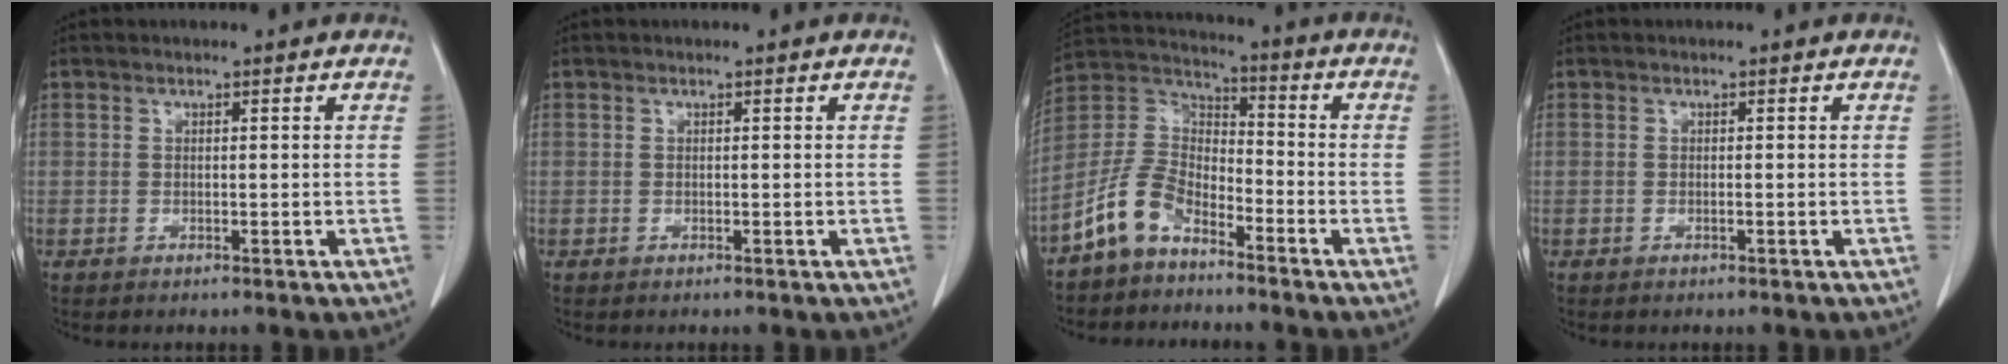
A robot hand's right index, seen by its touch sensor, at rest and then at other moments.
{"total": 0.0}
{"total": 10.0, "force": [-6.7, 4.9, 5.5], "torque": [-0.138, 0.020, -0.140]}
{"total": 0.6, "force": [-0.2, 0.2, 0.5], "torque": [-0.014, -0.001, -0.002]}